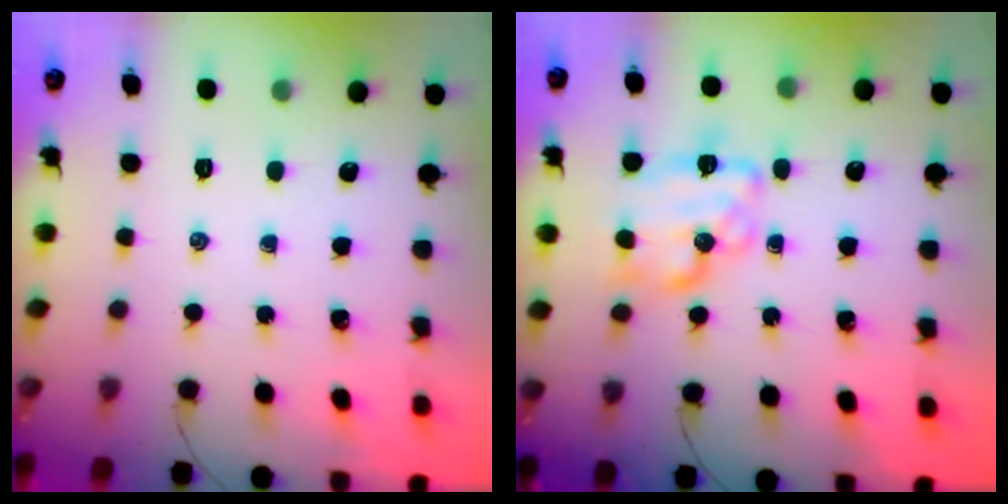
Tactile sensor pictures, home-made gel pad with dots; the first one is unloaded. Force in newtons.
{"total": 13.1, "press": 13.1, "slide": 0.4}